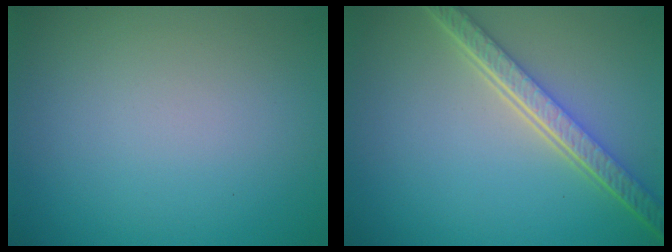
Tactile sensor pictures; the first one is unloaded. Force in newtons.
{"total": 5.6, "press": 4.1, "slide": 3.8}